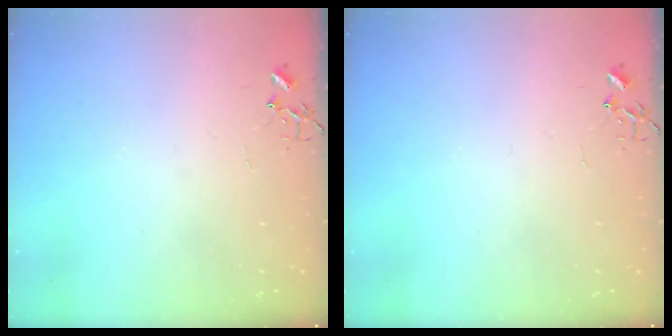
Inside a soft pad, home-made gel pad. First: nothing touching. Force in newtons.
{"total": 0.0}